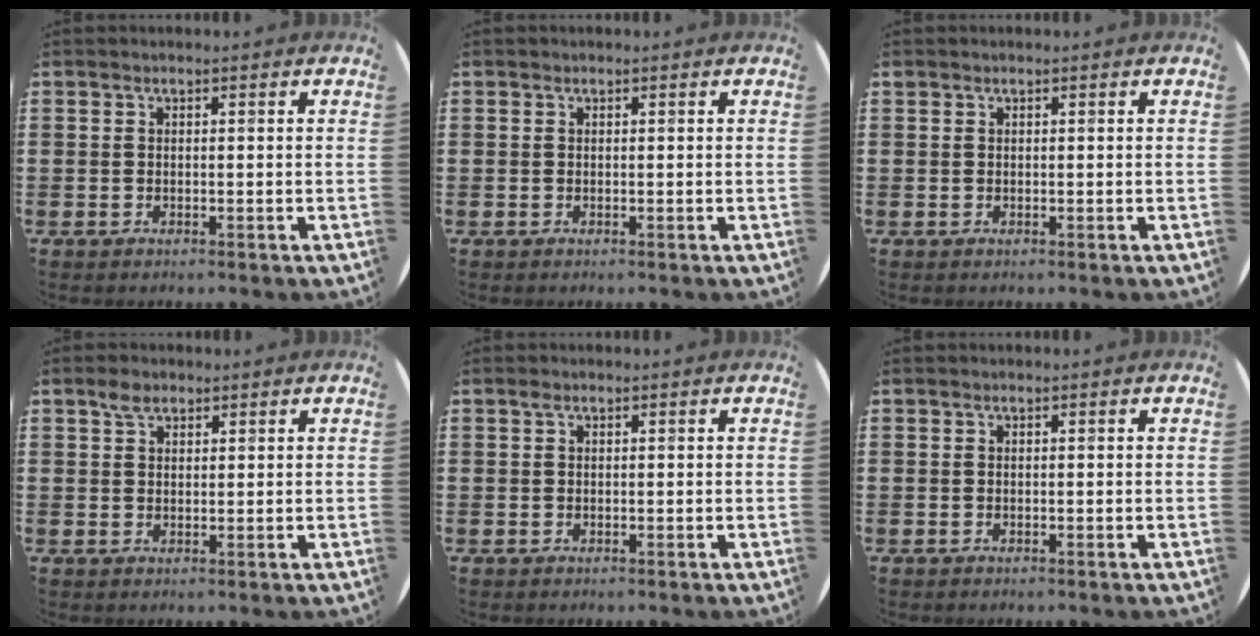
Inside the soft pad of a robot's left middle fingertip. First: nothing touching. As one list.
[{"total": 0.0}, {"total": 0.0}, {"total": 2.2, "force": [1.7, 1.2, 0.9], "torque": [-0.011, 0.004, 0.029]}, {"total": 0.6, "force": [0.3, 0.4, 0.2], "torque": [-0.004, 0.003, 0.007]}, {"total": 0.0}]